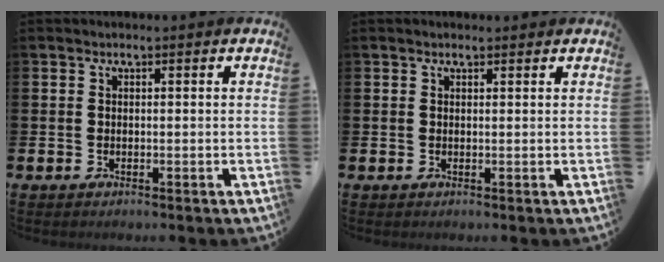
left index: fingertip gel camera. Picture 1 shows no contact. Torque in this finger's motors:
{"motor_torque": [0.77, -1.37, 0.11, 0.04]}